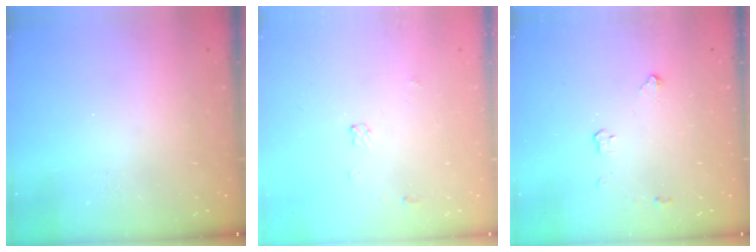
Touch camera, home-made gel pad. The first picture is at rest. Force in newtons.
{"total": 3.6, "press": 3.6, "slide": 0.5}
{"total": 2.9, "press": 2.9, "slide": 0.5}